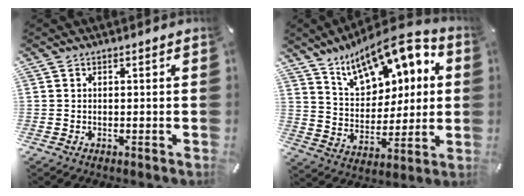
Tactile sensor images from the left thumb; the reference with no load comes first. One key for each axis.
{"total": 15.5, "fx": 10.4, "fy": 8.5, "fz": 7.7, "tx": -0.129, "ty": -0.070, "tz": 0.184}